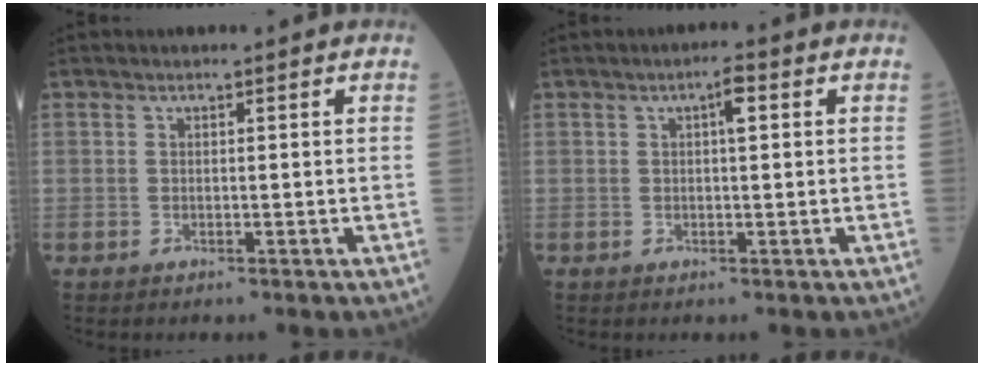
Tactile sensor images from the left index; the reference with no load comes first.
{"total": 2.3, "force": [0.5, 0.4, 2.2], "torque": [-0.037, 0.005, 0.006]}